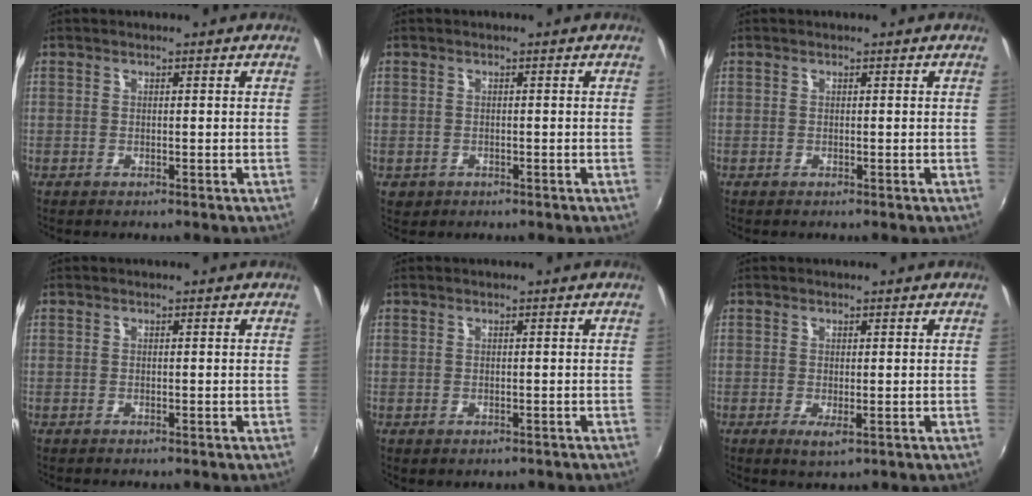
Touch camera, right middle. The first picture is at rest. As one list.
[{"total": 1.8, "force": [-0.6, 1.6, 0.7], "torque": [-0.016, -0.002, -0.006]}, {"total": 0.0}, {"total": 0.0}, {"total": 0.7, "force": [-0.3, 0.5, 0.5], "torque": [-0.009, -0.001, -0.001]}, {"total": 2.1, "force": [-0.2, 0.5, 2.0], "torque": [-0.036, -0.008, -0.002]}]